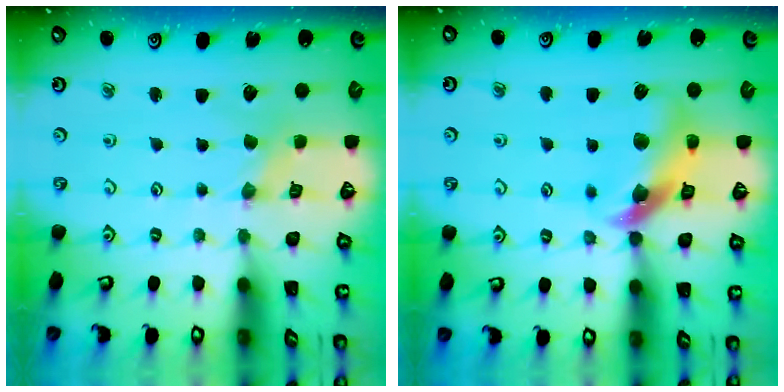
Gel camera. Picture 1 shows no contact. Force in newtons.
{"total": 12.0, "press": 11.9, "slide": 1.7}